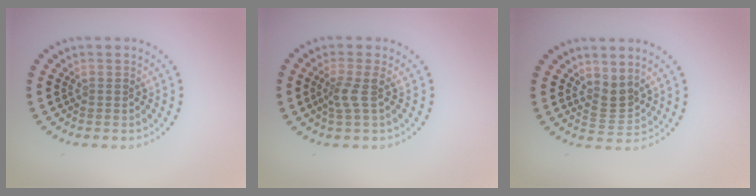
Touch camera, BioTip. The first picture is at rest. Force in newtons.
{"total": 1.9, "press": 1.4, "slide": 1.3}
{"total": 2.2, "press": 1.5, "slide": 1.6}